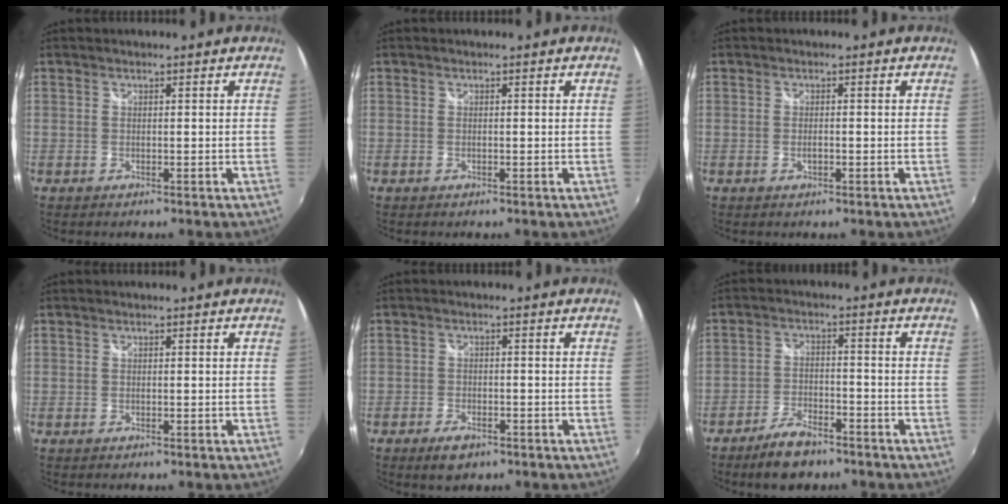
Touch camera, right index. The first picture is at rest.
{"total": 0.0}
{"total": 1.2, "force": [-0.4, 0.6, 1.0], "torque": [-0.018, -0.001, -0.008]}
{"total": 0.0}
{"total": 4.4, "force": [-2.9, 2.2, 2.4], "torque": [-0.060, -0.007, -0.049]}
{"total": 7.6, "force": [-5.9, 3.1, 3.7], "torque": [-0.092, 0.004, -0.099]}